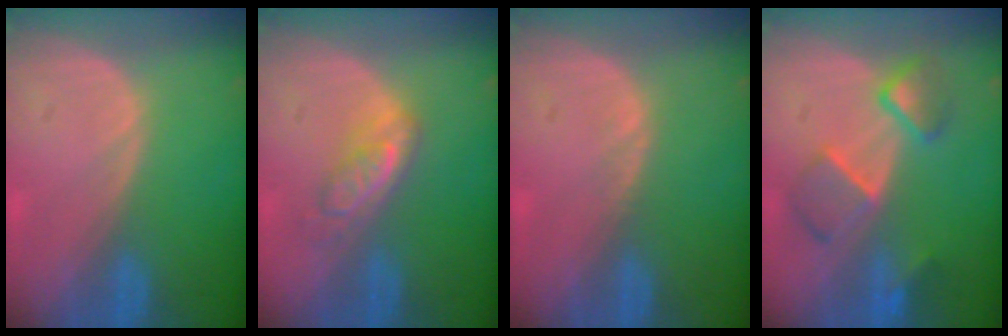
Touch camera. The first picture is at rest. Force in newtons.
{"total": 5.0, "press": 4.6, "slide": 1.9}
{"total": 0.7, "press": 0.6, "slide": 0.3}
{"total": 6.6, "press": 6.6, "slide": 1.1}